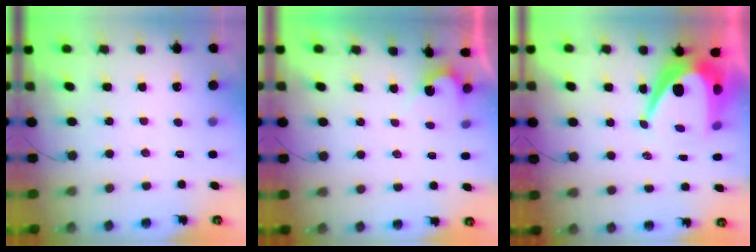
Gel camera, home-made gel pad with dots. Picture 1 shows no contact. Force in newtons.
{"total": 2.7, "press": 2.7, "slide": 0.1}
{"total": 13.1, "press": 13.1, "slide": 0.9}